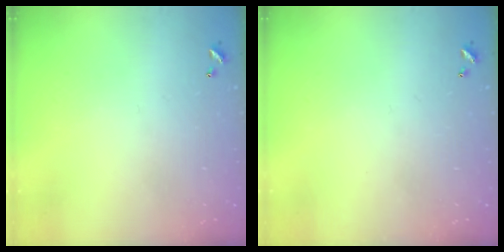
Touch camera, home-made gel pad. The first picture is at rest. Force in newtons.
{"total": 0.0}